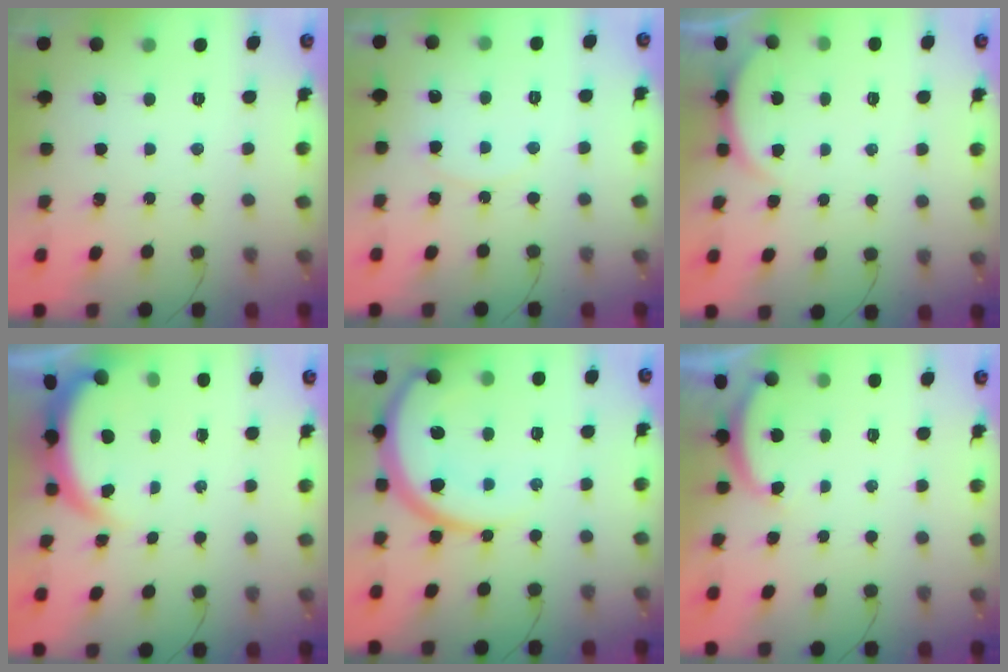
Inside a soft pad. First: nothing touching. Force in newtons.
{"total": 3.8, "press": 3.7, "slide": 0.6}
{"total": 2.2, "press": 2.1, "slide": 0.5}
{"total": 3.9, "press": 3.9, "slide": 0.2}
{"total": 15.0, "press": 14.9, "slide": 1.9}
{"total": 2.9, "press": 2.8, "slide": 0.6}